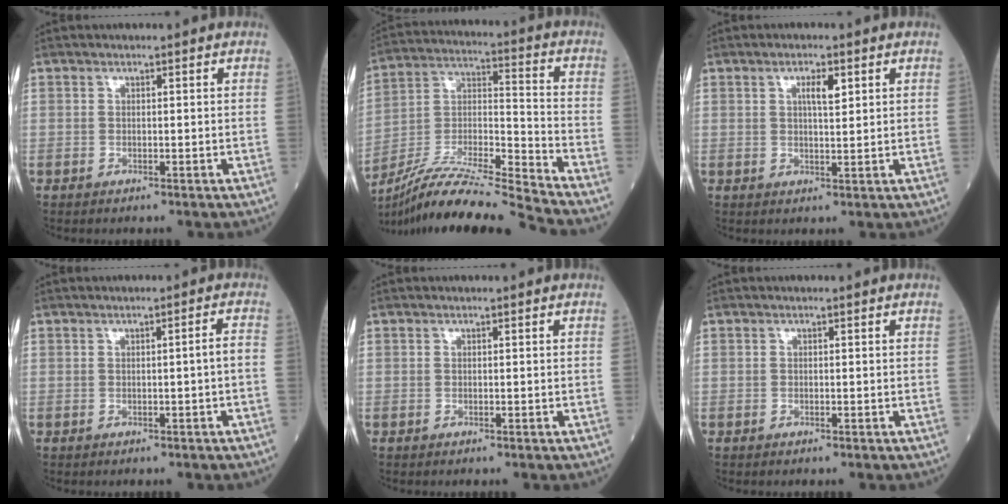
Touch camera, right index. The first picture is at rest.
{"total": 18.3, "force": [-16.7, -2.3, 7.1], "torque": [-0.130, -0.001, -0.303]}
{"total": 3.0, "force": [1.3, 0.7, 2.7], "torque": [-0.047, 0.001, 0.021]}
{"total": 1.6, "force": [-0.5, -0.2, 1.5], "torque": [-0.022, 0.000, -0.006]}
{"total": 0.0}
{"total": 0.0}